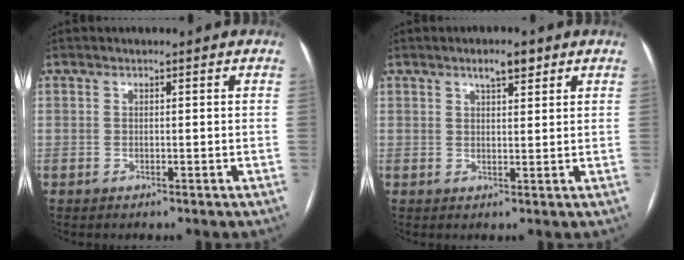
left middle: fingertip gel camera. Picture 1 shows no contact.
{"total": 3.4, "force": [2.3, 0.9, 2.3], "torque": [-0.039, 0.004, 0.036]}